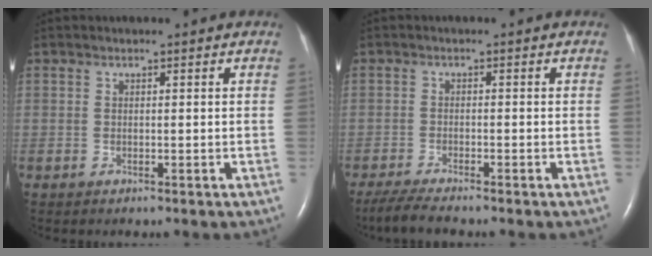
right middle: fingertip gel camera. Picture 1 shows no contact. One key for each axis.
{"total": 4.3, "fx": -3.7, "fy": 0.0, "fz": 2.2, "tx": -0.045, "ty": -0.016, "tz": -0.068}